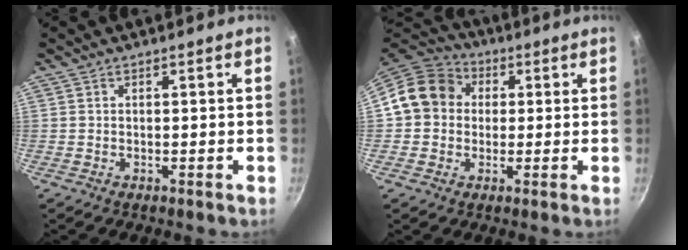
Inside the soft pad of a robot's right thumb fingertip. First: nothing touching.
{"total": 11.7, "force": [1.6, 10.3, 5.4], "torque": [-0.065, 0.028, 0.008]}